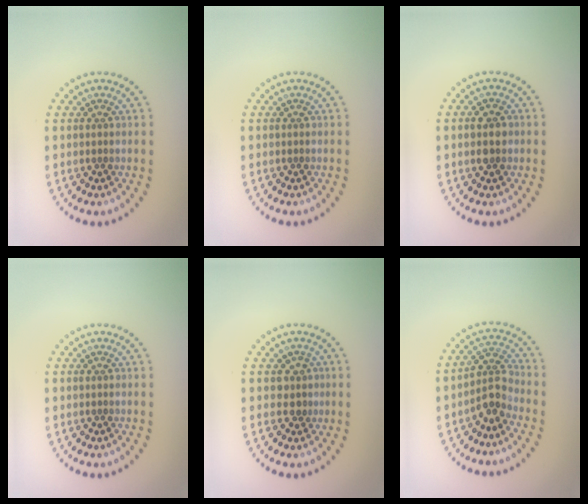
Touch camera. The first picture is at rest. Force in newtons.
{"total": 0.0}
{"total": 2.0, "press": 2.0, "slide": 0.2}
{"total": 0.0}
{"total": 1.5, "press": 1.2, "slide": 0.9}
{"total": 2.7, "press": 2.0, "slide": 1.8}